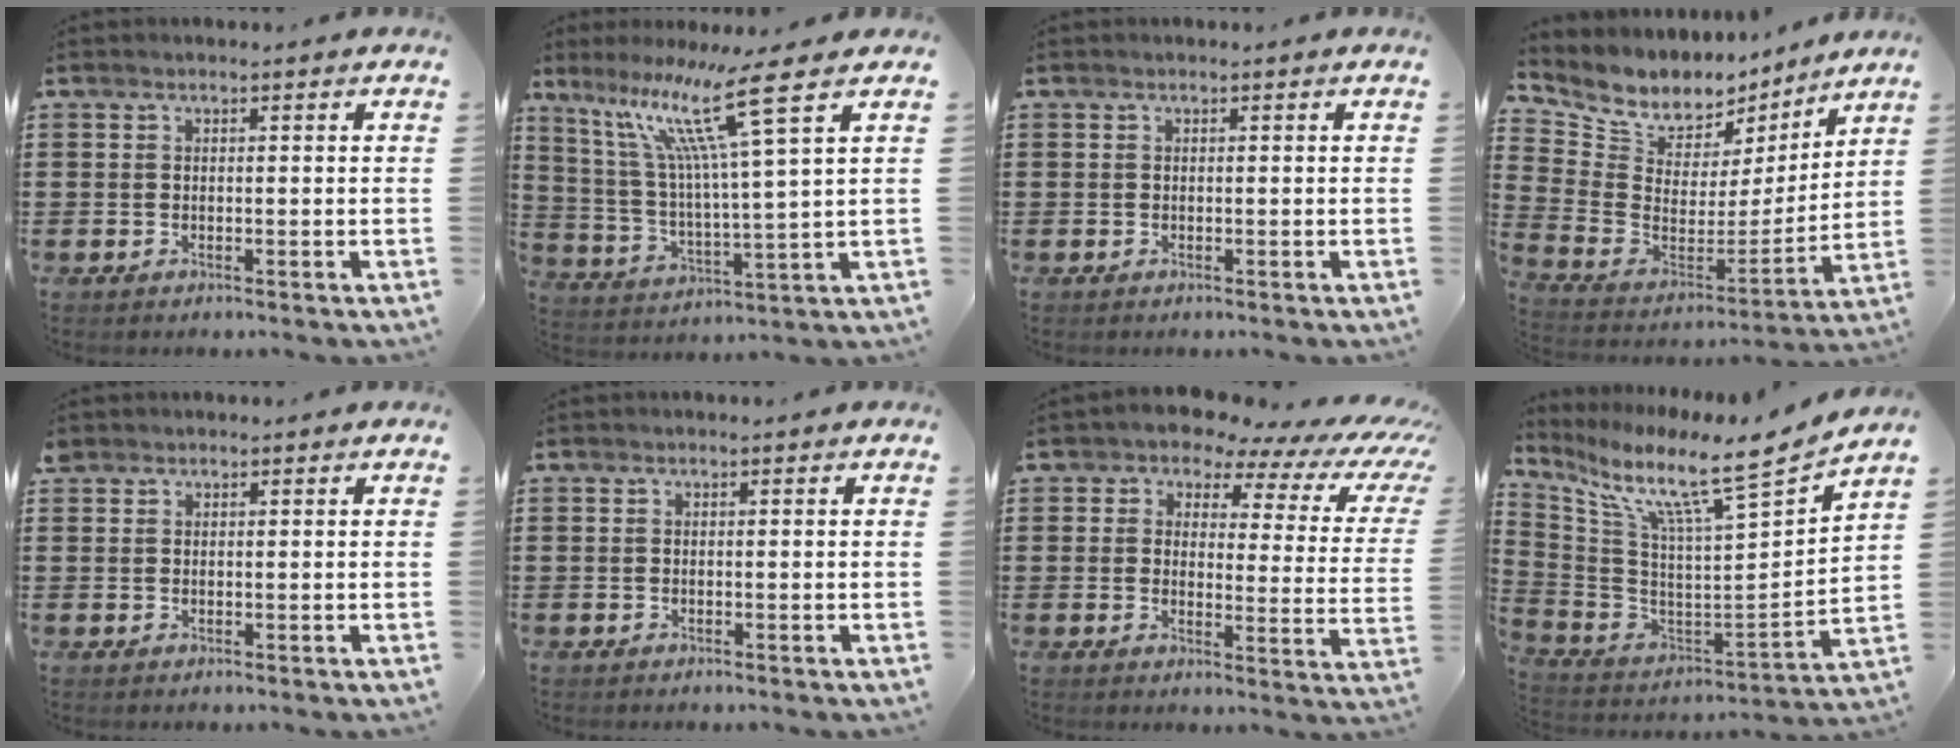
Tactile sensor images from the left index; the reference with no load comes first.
{"total": 13.4, "force": [8.0, -0.3, 10.8], "torque": [-0.221, -0.026, 0.122]}
{"total": 0.0}
{"total": 7.1, "force": [5.8, 3.8, 1.2], "torque": [-0.068, -0.045, 0.105]}
{"total": 0.9, "force": [0.8, 0.5, 0.2], "torque": [-0.008, 0.003, 0.015]}
{"total": 0.0}
{"total": 5.0, "force": [4.0, 2.1, 2.2], "torque": [-0.055, -0.023, 0.061]}
{"total": 9.6, "force": [7.4, 0.4, 6.1], "torque": [-0.134, -0.070, 0.108]}